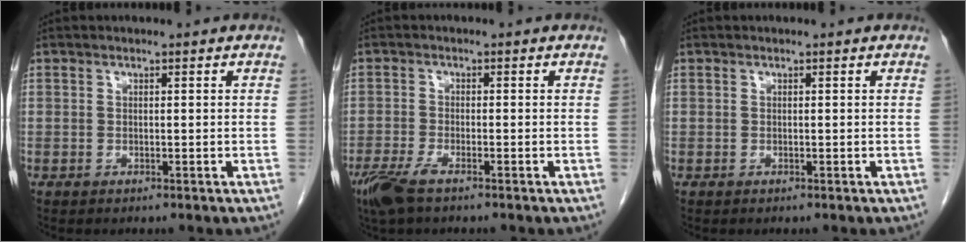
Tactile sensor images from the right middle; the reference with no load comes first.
{"total": 4.6, "force": [-3.1, 1.0, 3.2], "torque": [-0.071, -0.011, -0.060]}
{"total": 0.0}